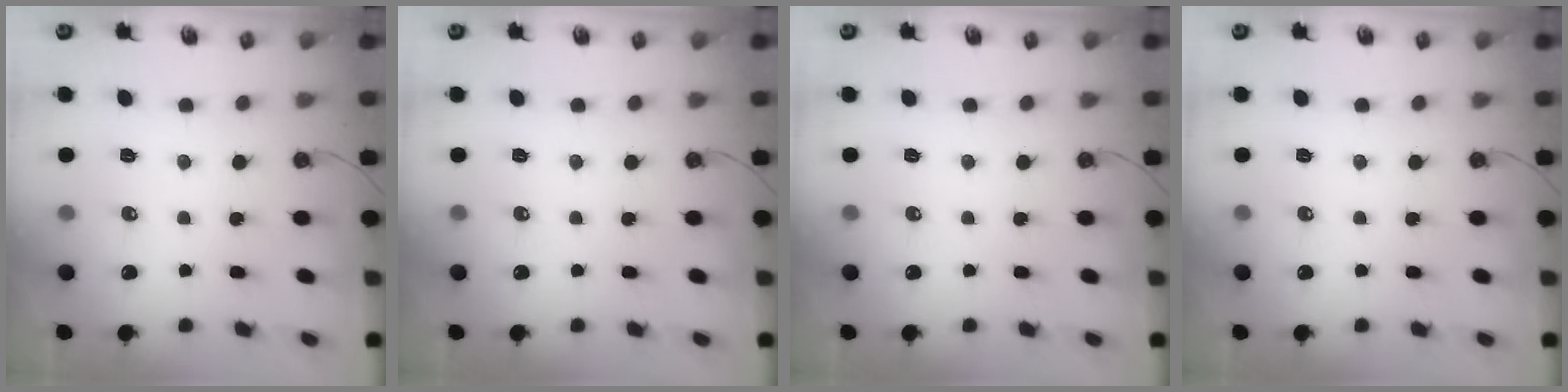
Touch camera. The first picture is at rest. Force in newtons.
{"total": 0.0}
{"total": 0.0}
{"total": 0.0}